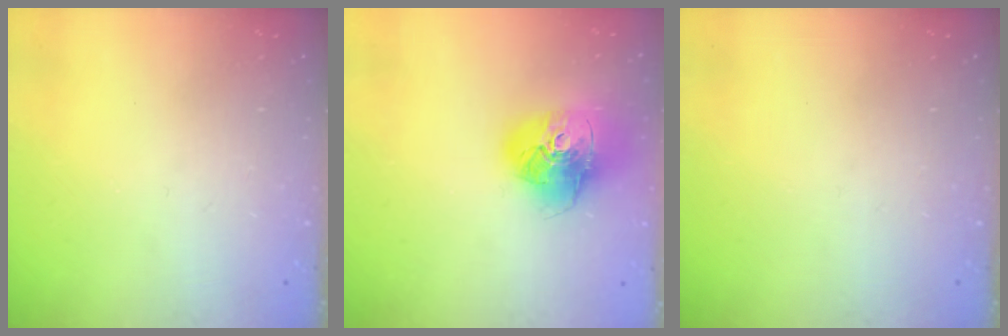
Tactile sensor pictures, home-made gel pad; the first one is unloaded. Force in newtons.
{"total": 17.1, "press": 17.0, "slide": 2.2}
{"total": 0.0}